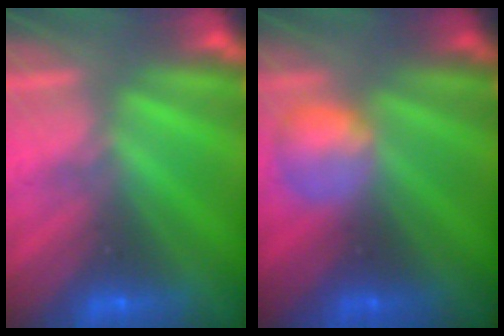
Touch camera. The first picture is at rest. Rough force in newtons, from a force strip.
{"total": 2.4}